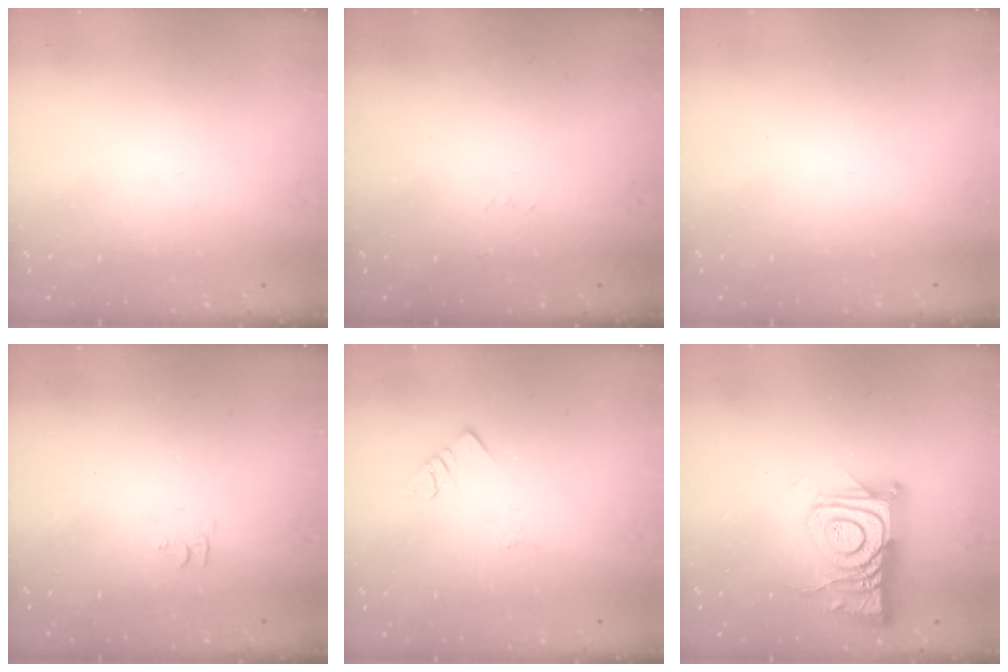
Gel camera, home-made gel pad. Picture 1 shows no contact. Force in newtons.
{"total": 2.6, "press": 2.6, "slide": 0.4}
{"total": 1.5, "press": 1.5, "slide": 0.1}
{"total": 4.6, "press": 4.6, "slide": 0.6}
{"total": 2.8, "press": 2.8, "slide": 0.4}
{"total": 11.6, "press": 11.5, "slide": 1.0}